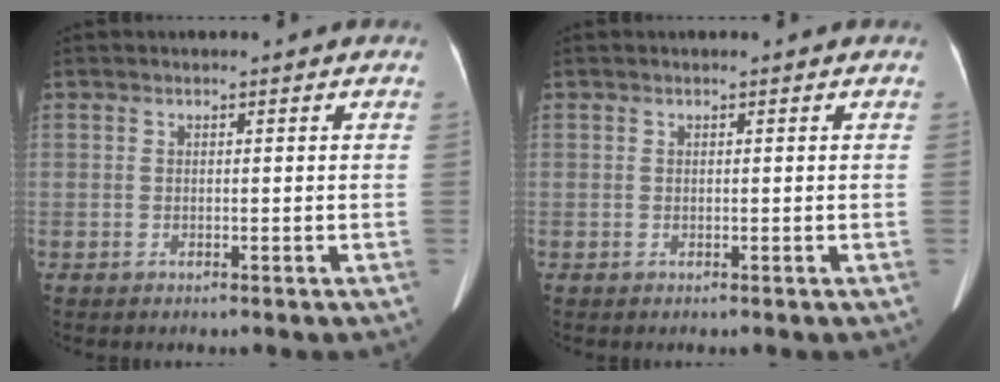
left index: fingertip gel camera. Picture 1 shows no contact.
{"total": 0.0}